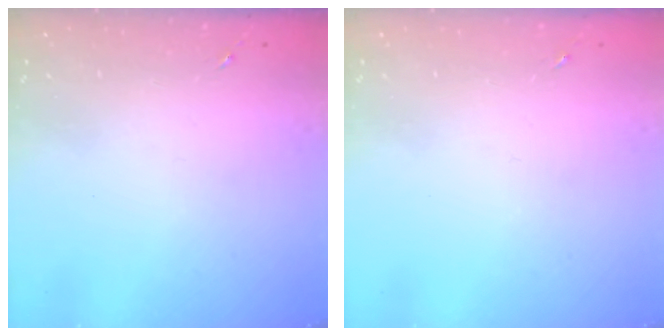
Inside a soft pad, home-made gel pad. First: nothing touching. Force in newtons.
{"total": 0.0}